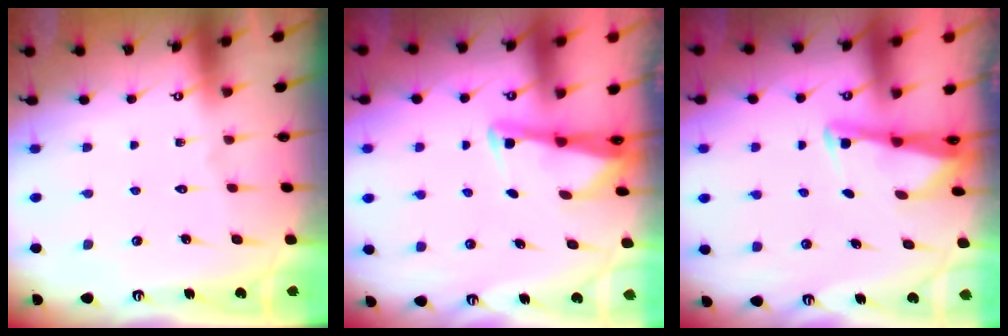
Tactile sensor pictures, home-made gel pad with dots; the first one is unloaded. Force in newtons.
{"total": 2.7, "press": 2.6, "slide": 0.2}
{"total": 2.7, "press": 2.6, "slide": 0.2}